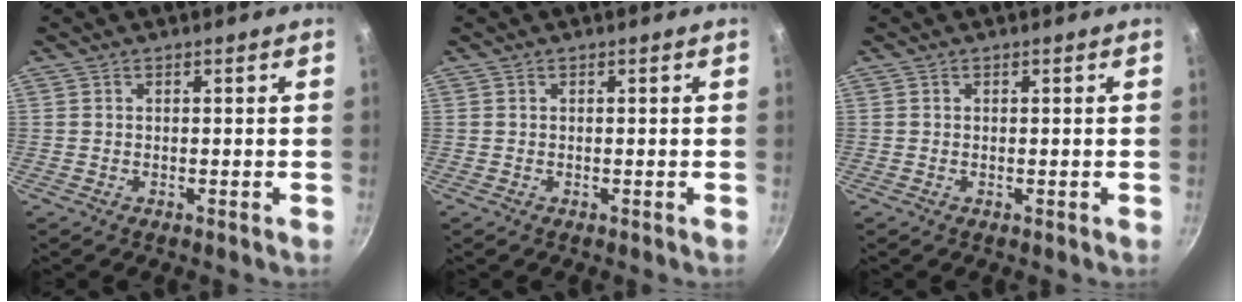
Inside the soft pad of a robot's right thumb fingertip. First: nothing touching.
{"total": 0.0}
{"total": 0.0}